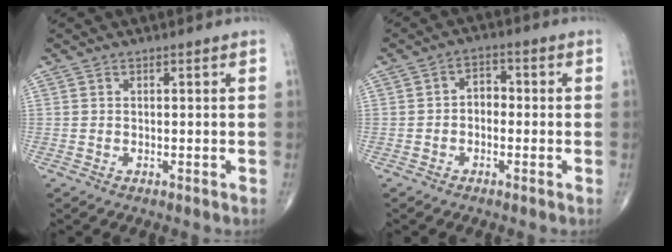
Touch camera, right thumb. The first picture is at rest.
{"total": 3.5, "force": [-0.8, 2.6, 2.2], "torque": [-0.017, 0.019, -0.027]}